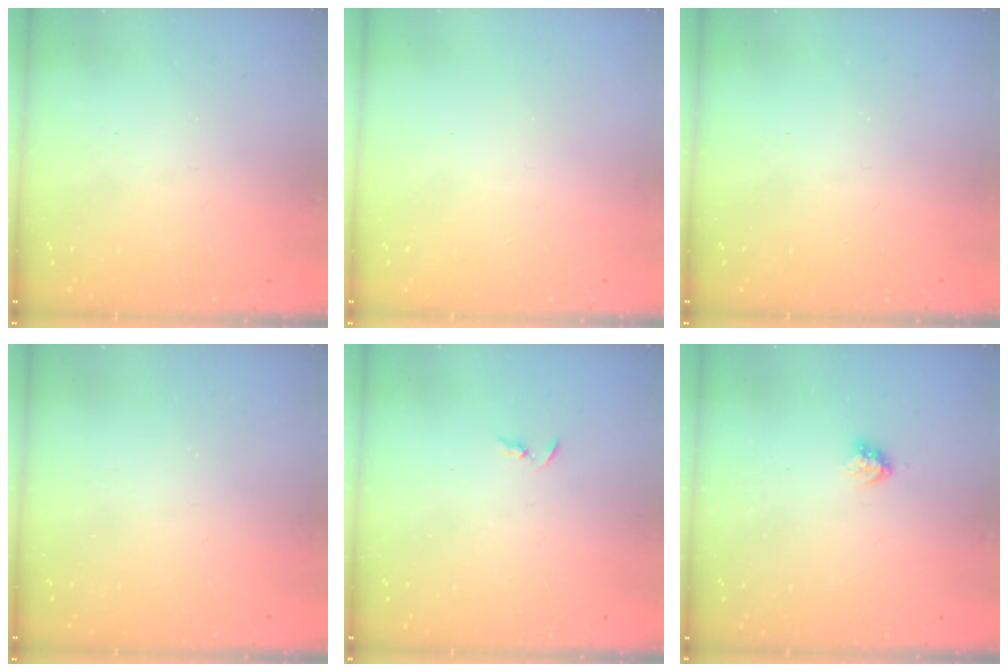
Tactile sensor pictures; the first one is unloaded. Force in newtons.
{"total": 0.0}
{"total": 0.0}
{"total": 0.0}
{"total": 2.4, "press": 2.3, "slide": 0.2}
{"total": 3.1, "press": 3.1, "slide": 0.3}